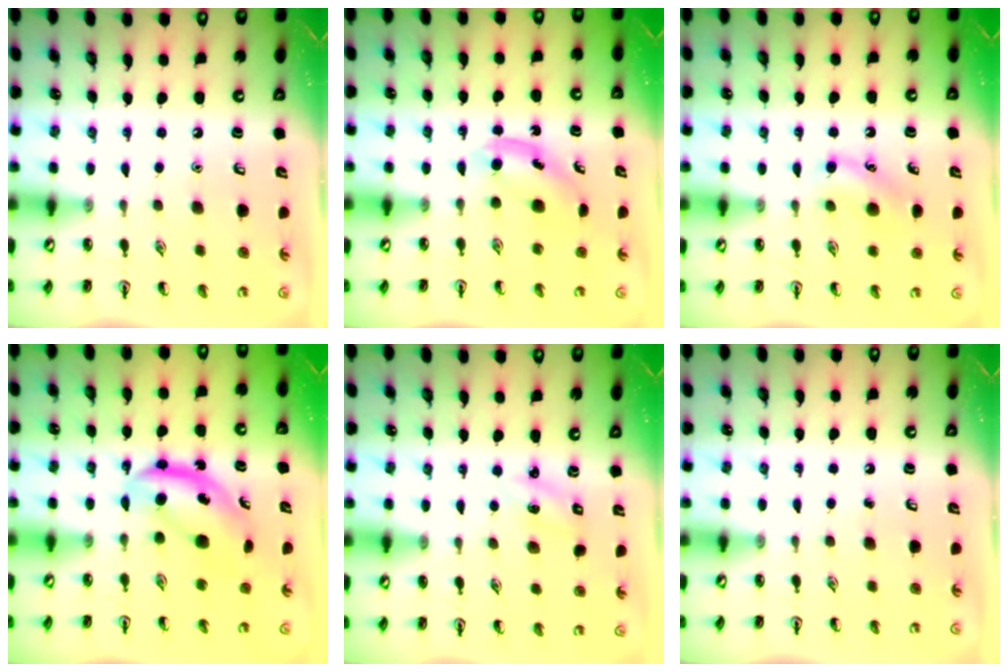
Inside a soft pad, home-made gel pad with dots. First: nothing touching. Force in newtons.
{"total": 4.0, "press": 3.9, "slide": 0.7}
{"total": 7.8, "press": 7.6, "slide": 1.8}
{"total": 5.6, "press": 5.6, "slide": 0.5}
{"total": 1.4, "press": 1.3, "slide": 0.6}
{"total": 0.0}